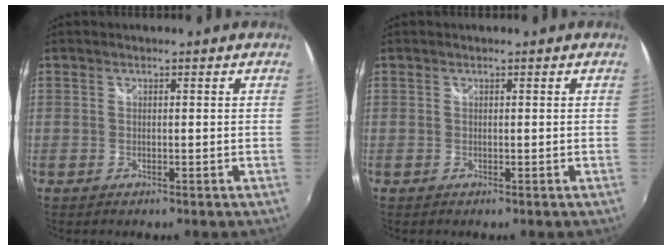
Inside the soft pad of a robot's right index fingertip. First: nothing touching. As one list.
[{"total": 0.0}]